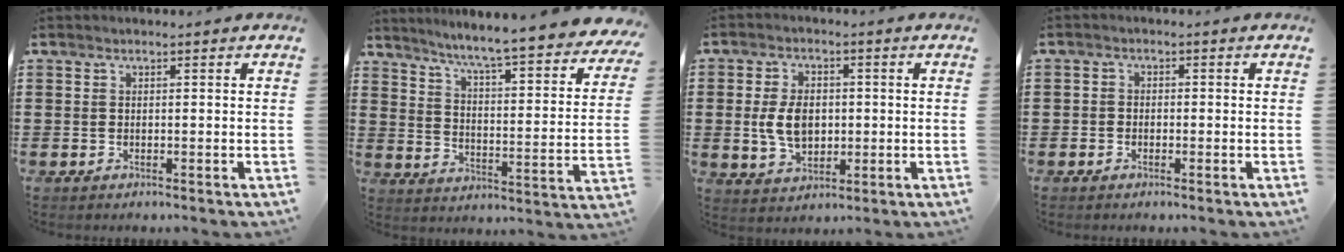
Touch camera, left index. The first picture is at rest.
{"total": 5.6, "force": [4.6, -1.0, 2.9], "torque": [-0.078, -0.051, 0.066]}
{"total": 6.7, "force": [0.0, 4.4, 5.0], "torque": [-0.114, 0.003, -0.008]}
{"total": 1.2, "force": [-0.8, 0.9, 0.2], "torque": [-0.006, 0.003, -0.019]}